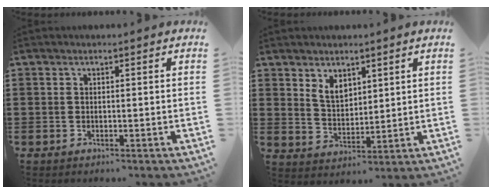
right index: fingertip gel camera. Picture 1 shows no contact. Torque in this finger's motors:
{"motor_torque": [0.55, 0.46, 0.10, 0.08]}